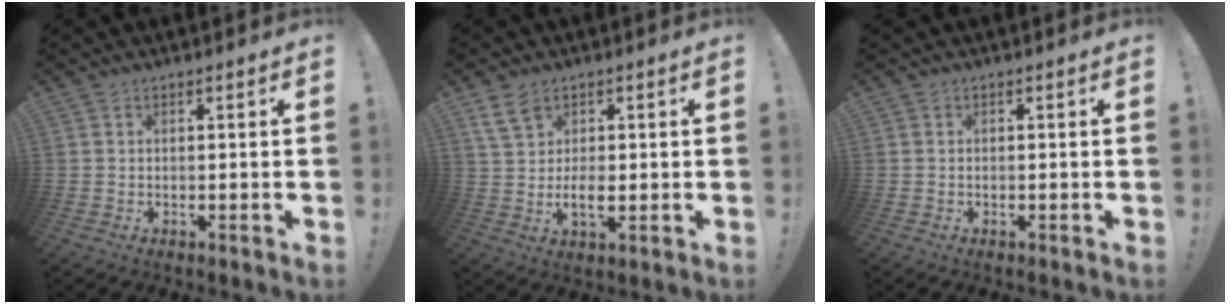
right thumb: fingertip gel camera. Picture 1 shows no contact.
{"total": 7.1, "force": [1.7, 4.4, 5.3], "torque": [-0.098, -0.009, 0.033]}
{"total": 0.0}